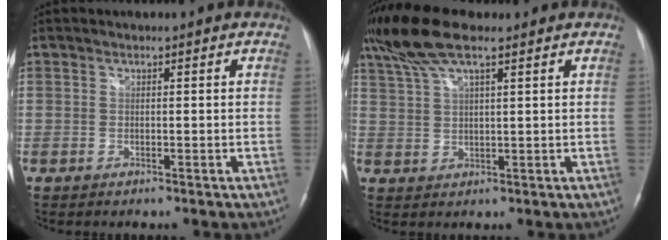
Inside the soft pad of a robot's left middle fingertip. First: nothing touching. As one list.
[{"total": 8.6, "force": [6.2, 1.8, 5.7], "torque": [-0.126, 0.027, 0.118]}]